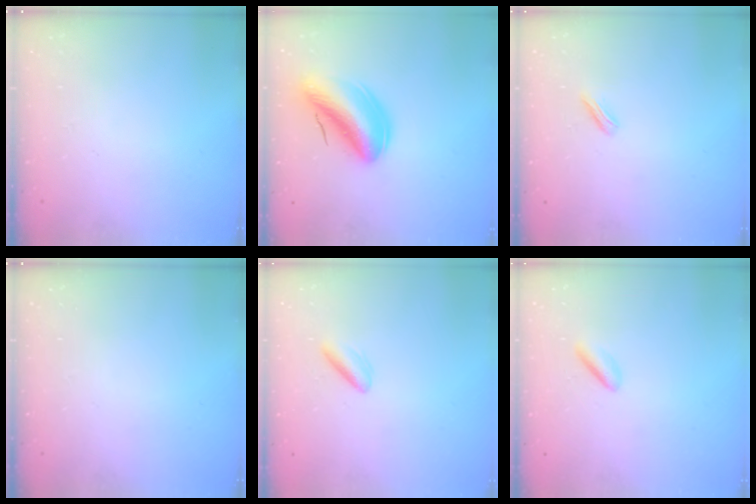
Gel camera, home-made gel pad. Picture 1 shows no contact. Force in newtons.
{"total": 14.1, "press": 13.6, "slide": 4.0}
{"total": 2.3, "press": 2.2, "slide": 0.7}
{"total": 0.0}
{"total": 3.0, "press": 2.8, "slide": 1.2}
{"total": 2.0, "press": 1.9, "slide": 0.7}